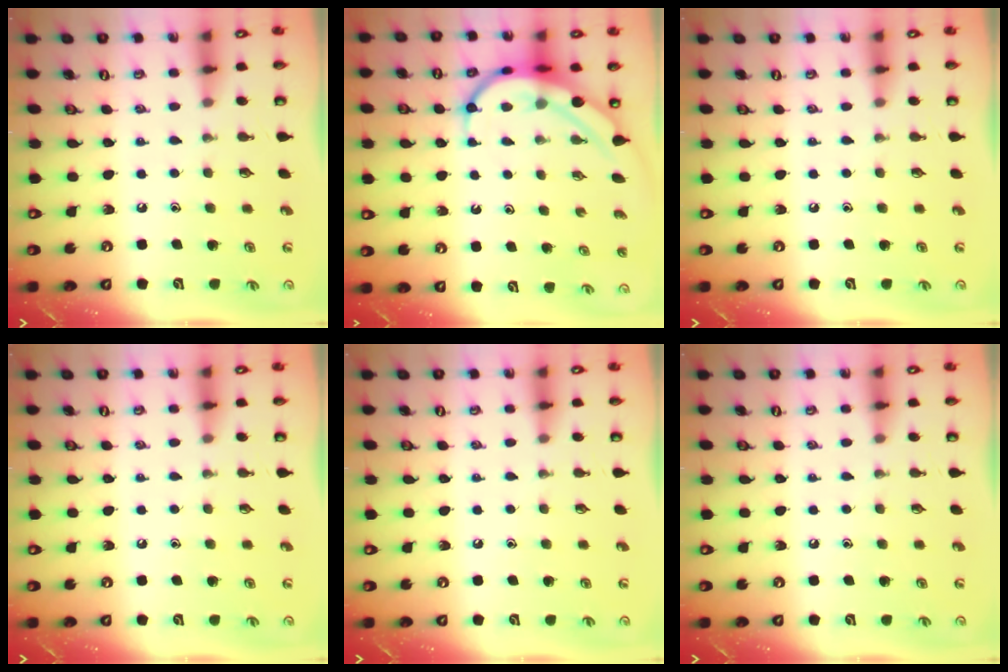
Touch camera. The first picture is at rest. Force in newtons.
{"total": 8.4, "press": 8.3, "slide": 0.5}
{"total": 0.0}
{"total": 0.0}
{"total": 0.0}
{"total": 0.0}